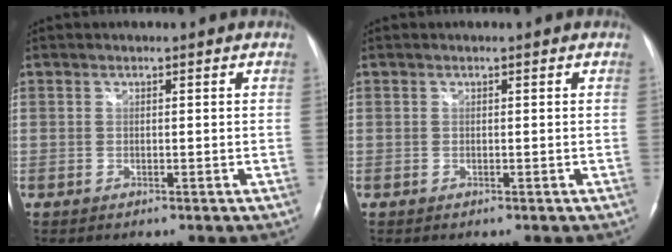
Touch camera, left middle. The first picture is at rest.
{"total": 0.0}